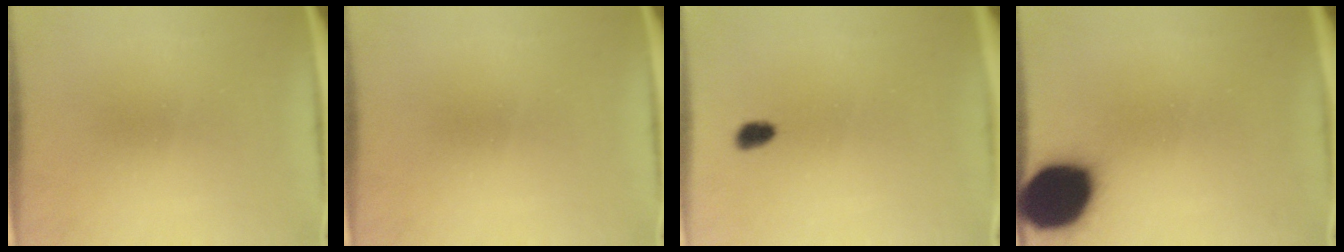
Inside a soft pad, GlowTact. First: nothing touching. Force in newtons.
{"total": 0.0}
{"total": 2.2}
{"total": 18.8}